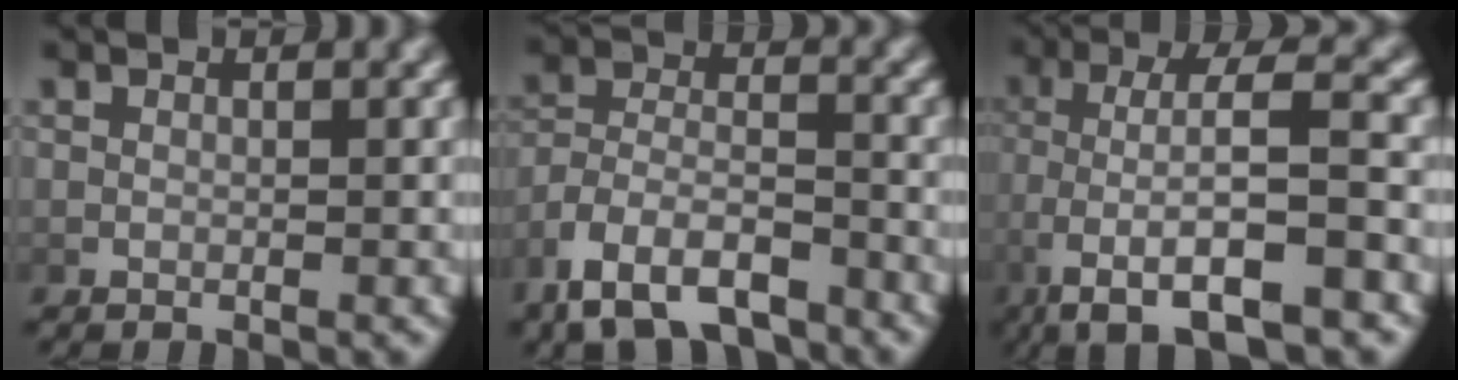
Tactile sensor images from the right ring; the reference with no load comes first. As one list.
[{"total": 7.3, "force": [-5.2, 3.8, 3.4], "torque": [-0.084, -0.034, -0.077]}, {"total": 8.2, "force": [-3.2, 3.6, 6.6], "torque": [-0.147, -0.025, -0.033]}]